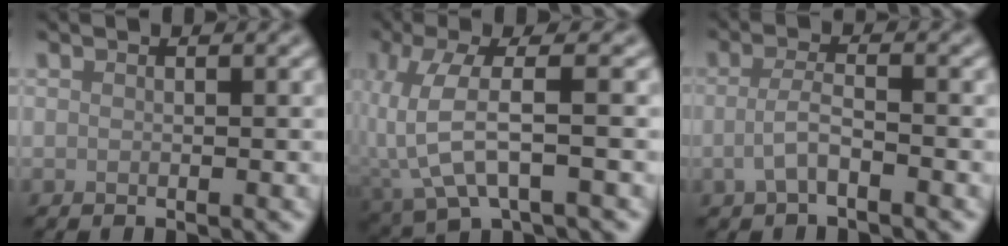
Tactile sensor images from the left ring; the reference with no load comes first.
{"total": 5.4, "force": [-0.1, 1.7, 5.1], "torque": [-0.119, -0.006, 0.001]}
{"total": 2.5, "force": [-0.9, 0.9, 2.1], "torque": [-0.045, 0.002, -0.023]}